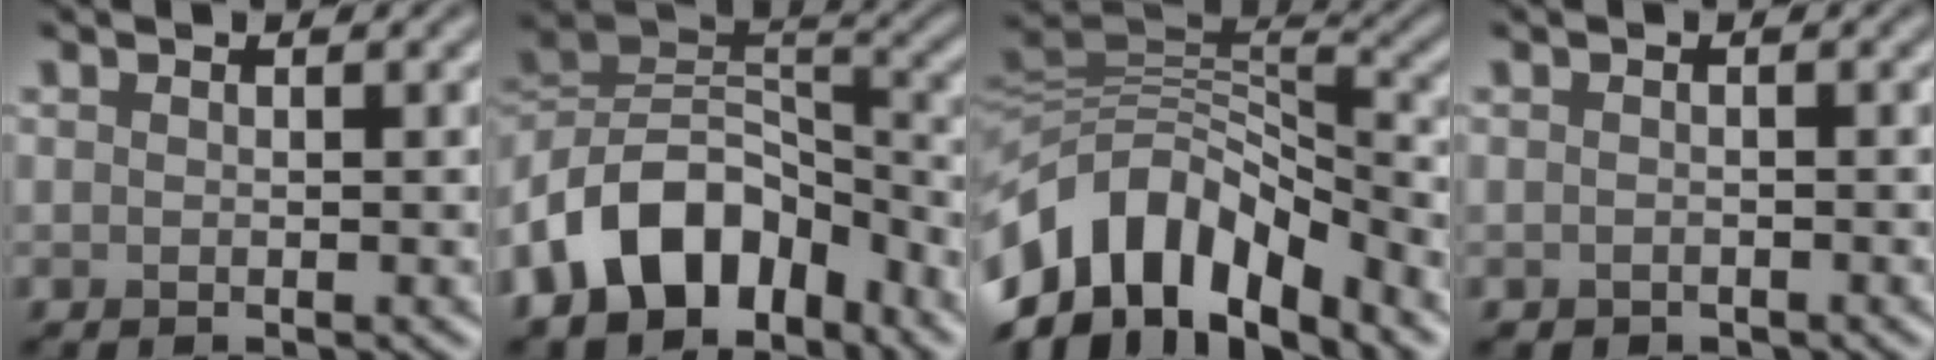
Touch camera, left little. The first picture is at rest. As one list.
[{"total": 11.4, "force": [-6.6, 6.9, 6.3], "torque": [-0.106, 0.015, -0.133]}, {"total": 12.2, "force": [-5.8, 7.2, 7.9], "torque": [-0.149, 0.018, -0.122]}, {"total": 0.5, "force": [-0.4, 0.4, 0.1], "torque": [0.000, -0.004, -0.005]}]